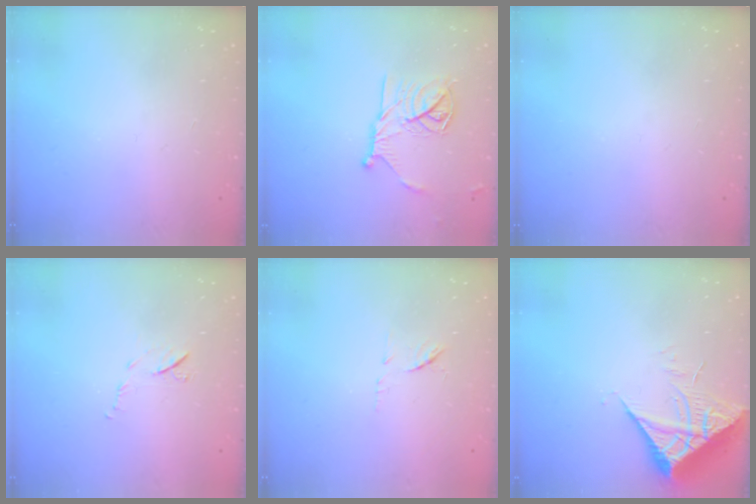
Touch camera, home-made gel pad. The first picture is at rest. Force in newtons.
{"total": 14.3, "press": 14.2, "slide": 0.5}
{"total": 0.0}
{"total": 7.0, "press": 7.0, "slide": 0.7}
{"total": 6.4, "press": 6.3, "slide": 0.8}
{"total": 7.2, "press": 7.2, "slide": 0.8}